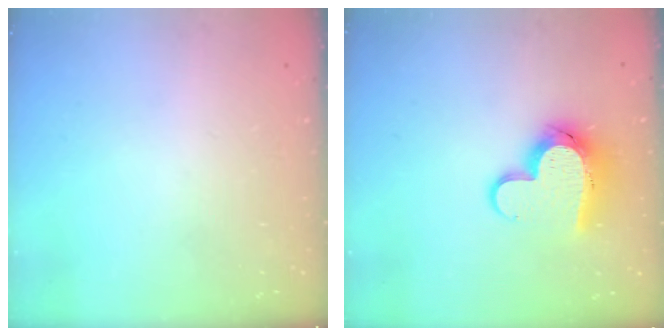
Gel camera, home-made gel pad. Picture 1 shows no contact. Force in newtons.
{"total": 12.5, "press": 12.5, "slide": 1.0}